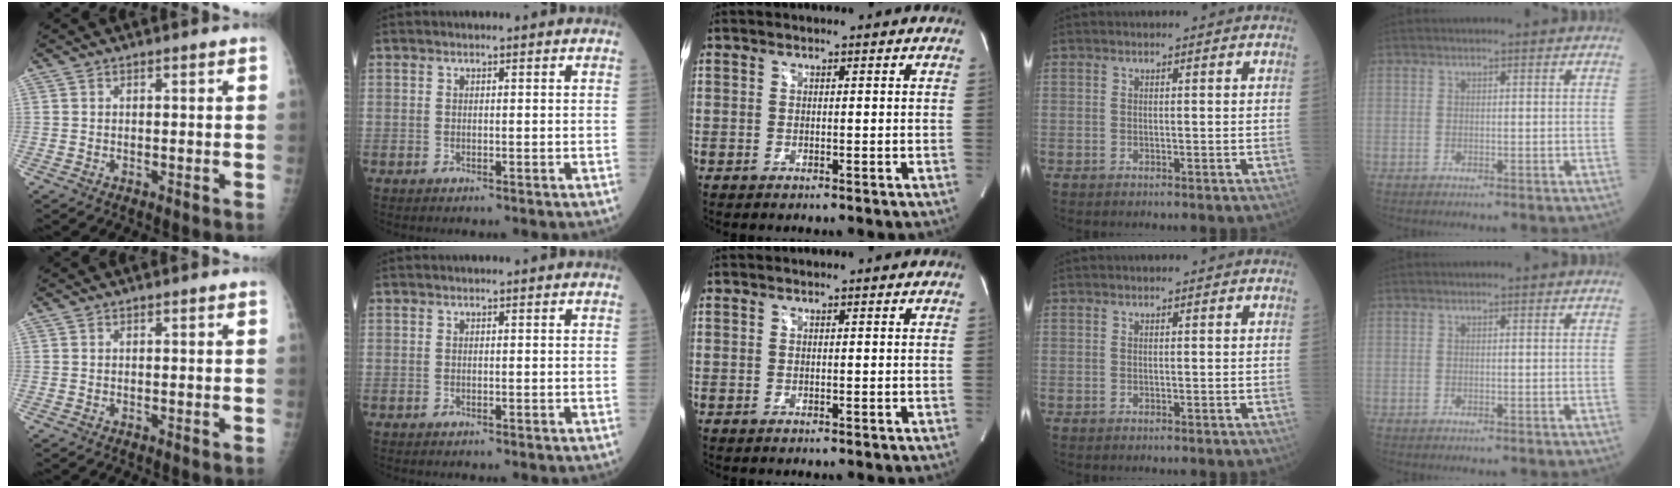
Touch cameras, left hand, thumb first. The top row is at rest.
{}